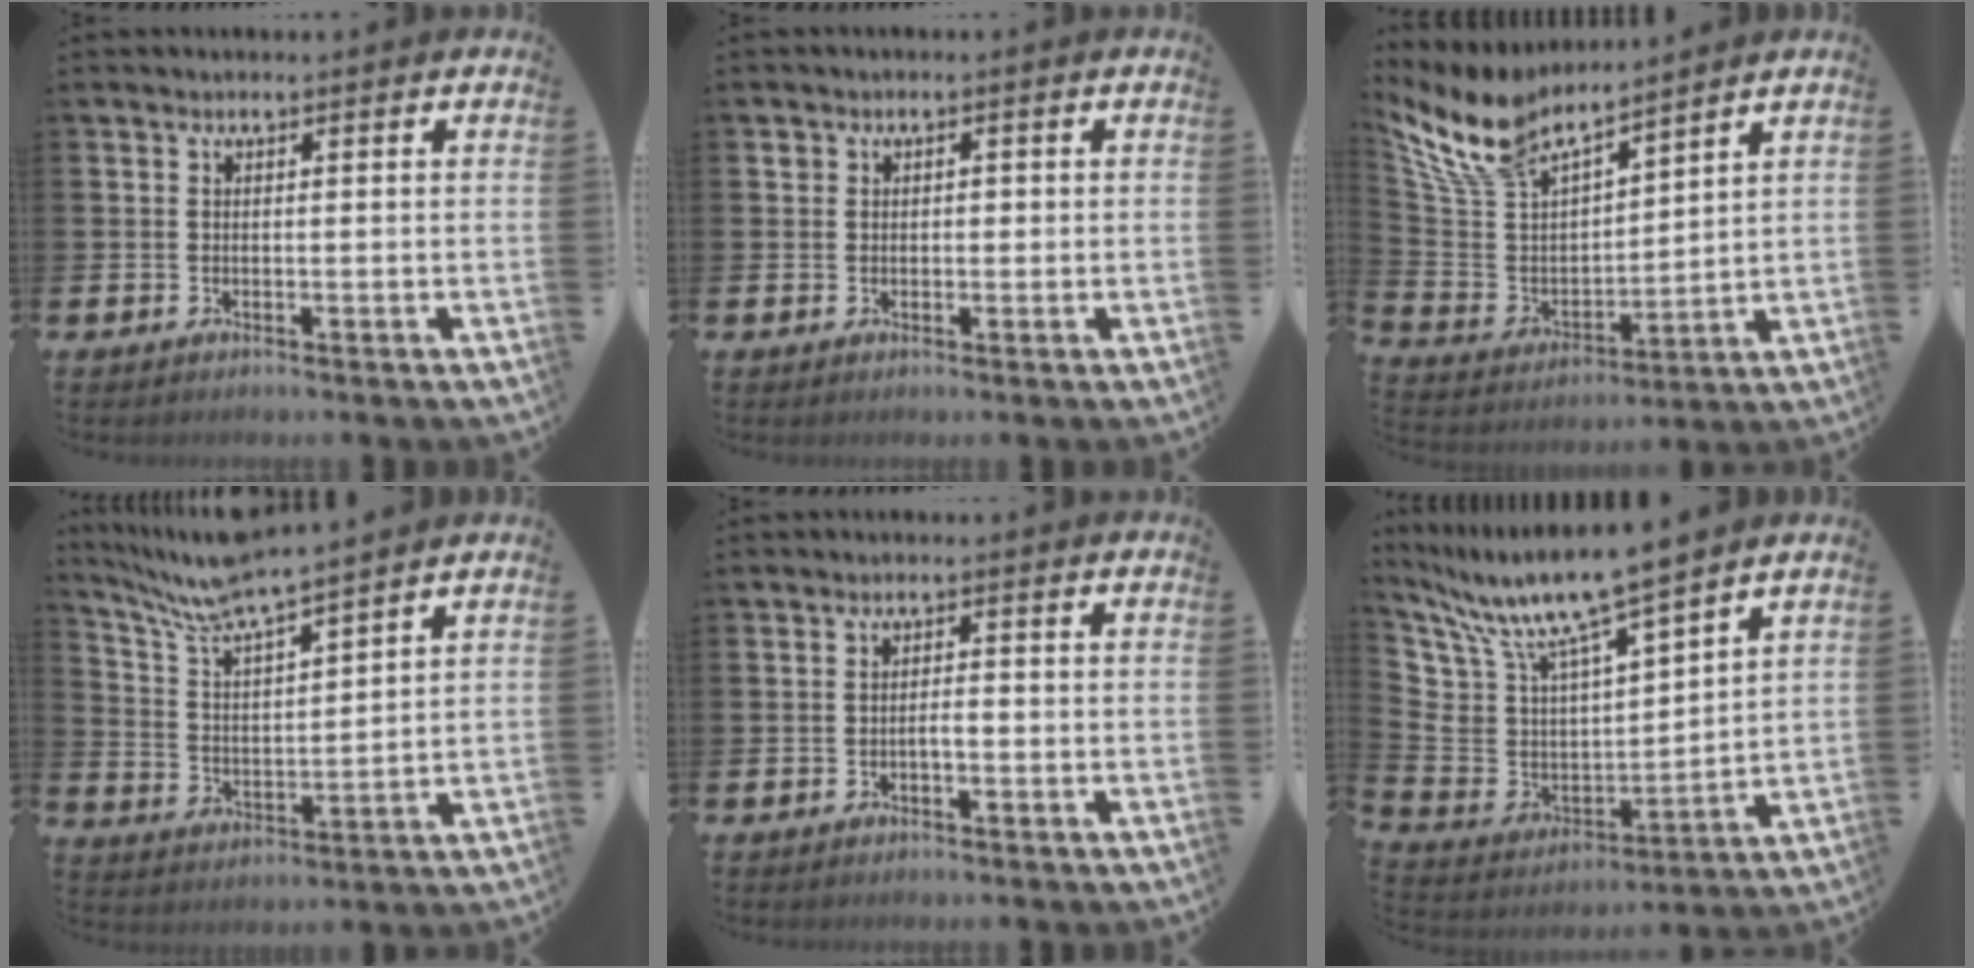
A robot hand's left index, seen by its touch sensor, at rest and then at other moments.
{"total": 1.2, "force": [0.1, 1.0, 0.5], "torque": [0.000, 0.002, -0.002]}
{"total": 9.0, "force": [8.1, 3.0, 2.5], "torque": [-0.091, -0.053, 0.144]}
{"total": 7.4, "force": [6.9, 0.1, 2.5], "torque": [-0.071, -0.042, 0.121]}
{"total": 1.2, "force": [-0.6, 0.4, 0.9], "torque": [-0.019, -0.001, -0.012]}
{"total": 10.7, "force": [9.6, 2.6, 4.0], "torque": [-0.129, -0.061, 0.170]}